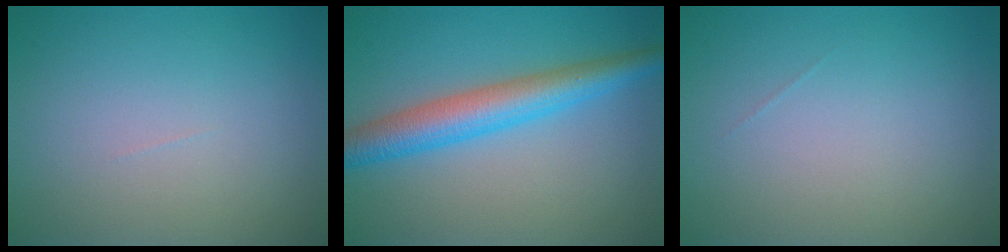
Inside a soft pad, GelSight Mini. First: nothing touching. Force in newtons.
{"total": 5.3, "press": 5.3, "slide": 0.2}
{"total": 0.0}